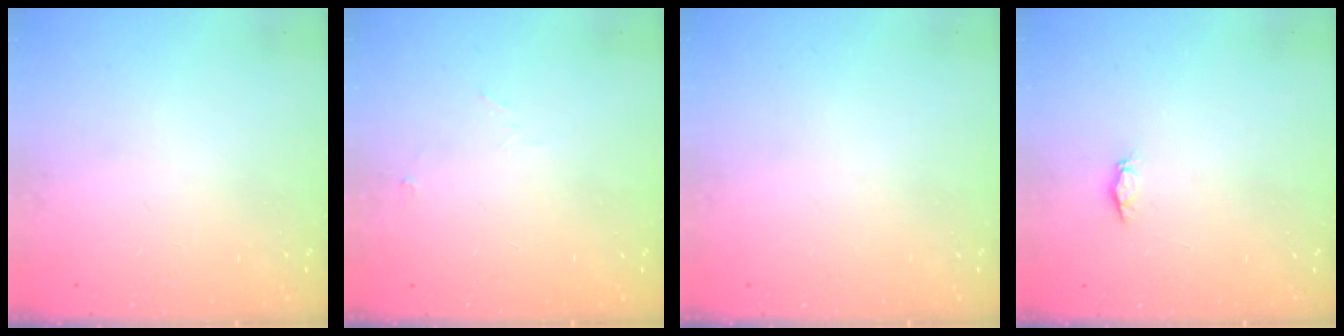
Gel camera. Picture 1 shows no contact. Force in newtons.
{"total": 3.8, "press": 3.1, "slide": 2.2}
{"total": 0.0}
{"total": 2.2, "press": 2.1, "slide": 0.3}